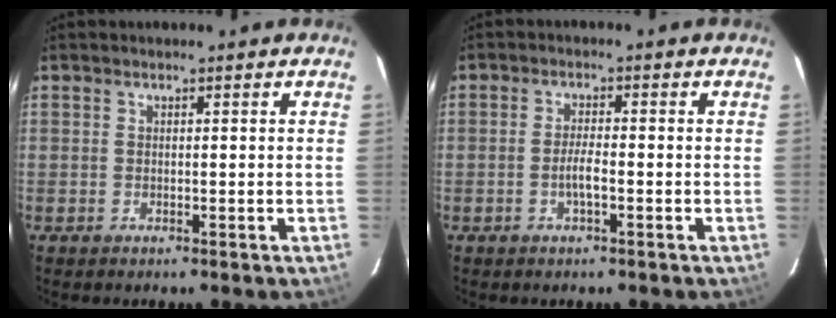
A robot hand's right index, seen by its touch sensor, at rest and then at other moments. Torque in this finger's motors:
{"motor_torque": [0.67, 0.02, 0.31, 0.07]}